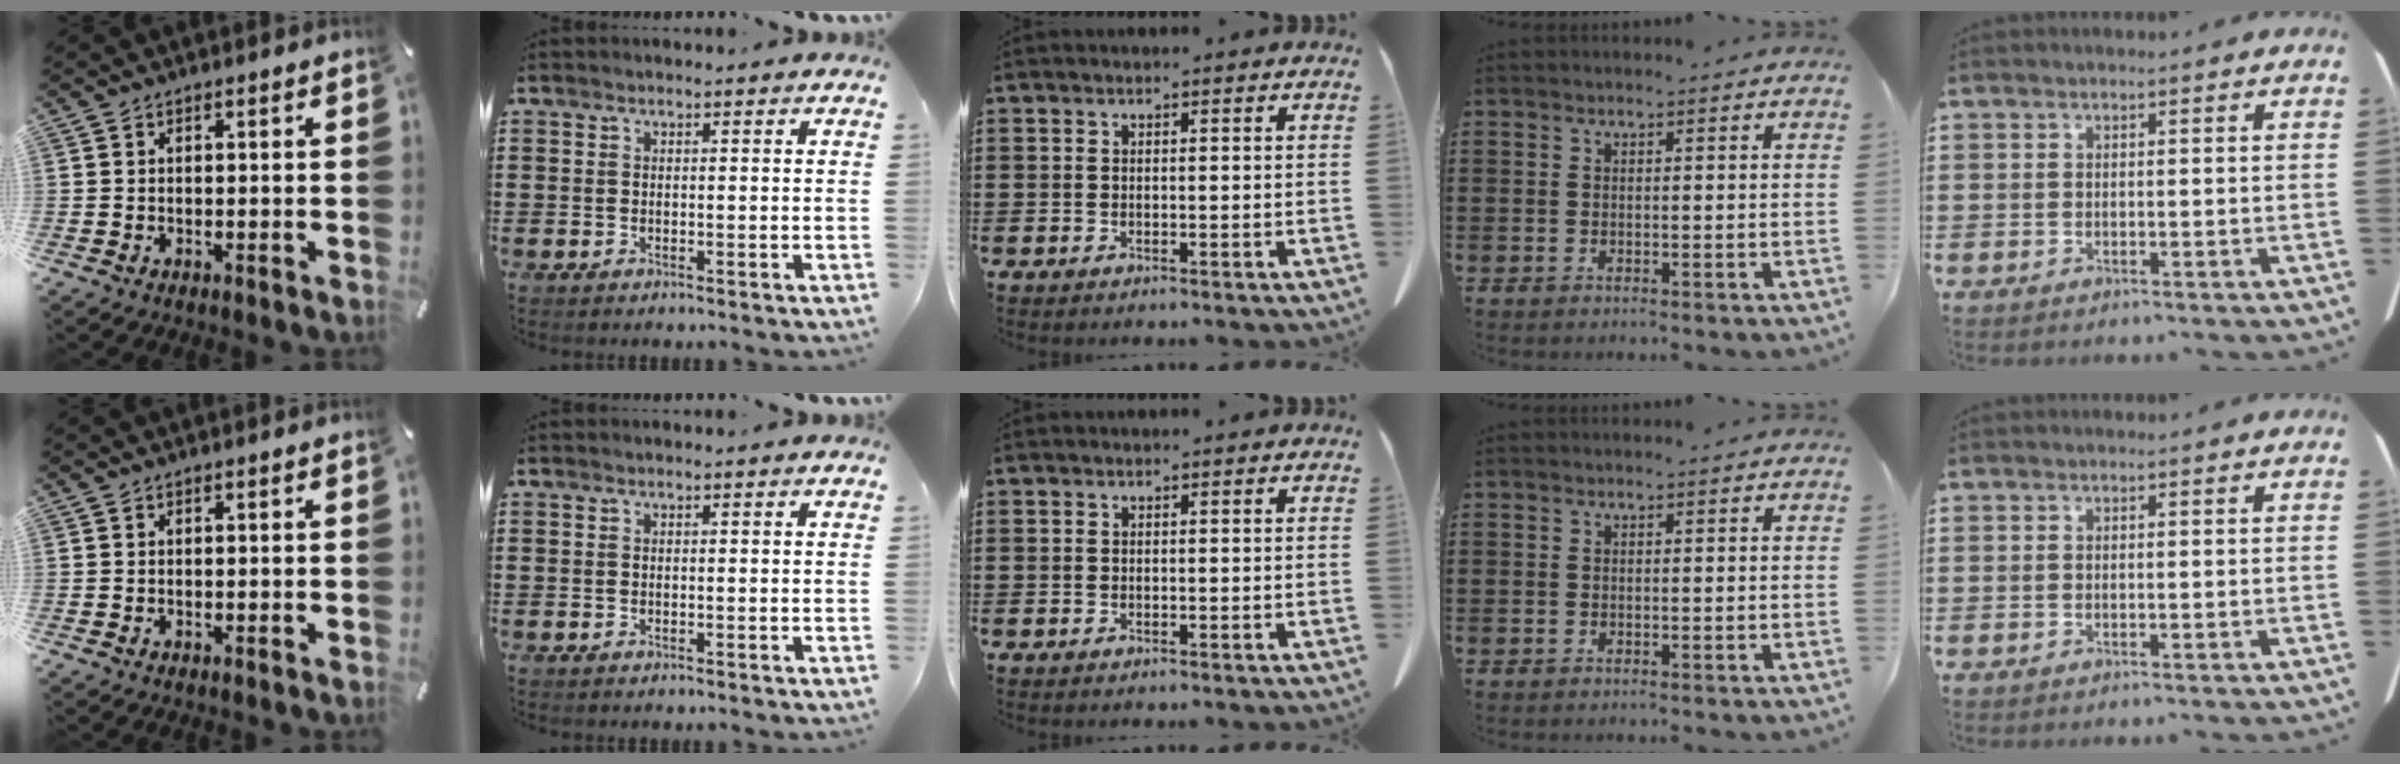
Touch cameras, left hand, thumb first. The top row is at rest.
{}